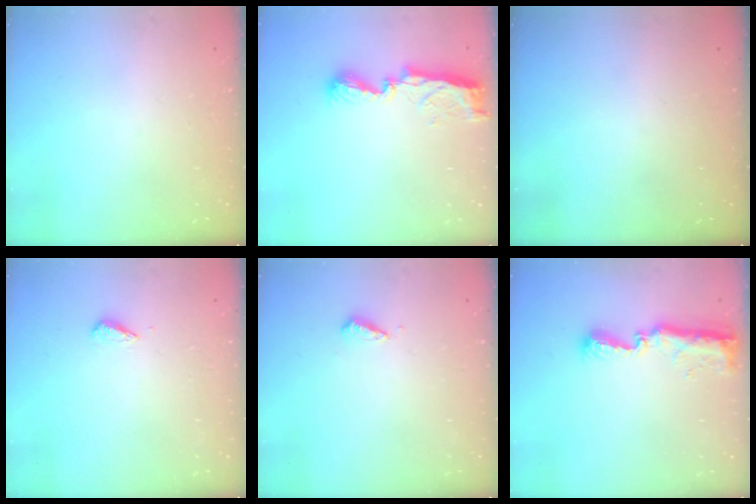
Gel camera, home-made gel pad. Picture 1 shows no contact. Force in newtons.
{"total": 8.0, "press": 8.0, "slide": 0.1}
{"total": 0.0}
{"total": 2.9, "press": 2.9, "slide": 0.4}
{"total": 2.8, "press": 2.8, "slide": 0.7}
{"total": 8.6, "press": 8.6, "slide": 0.5}